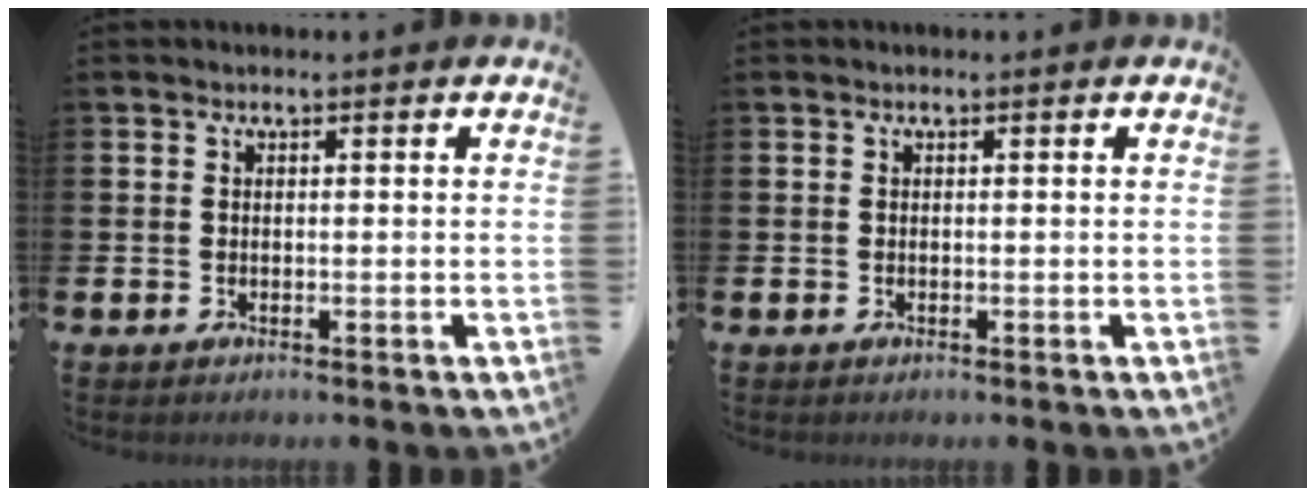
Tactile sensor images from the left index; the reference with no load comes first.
{"total": 0.0}